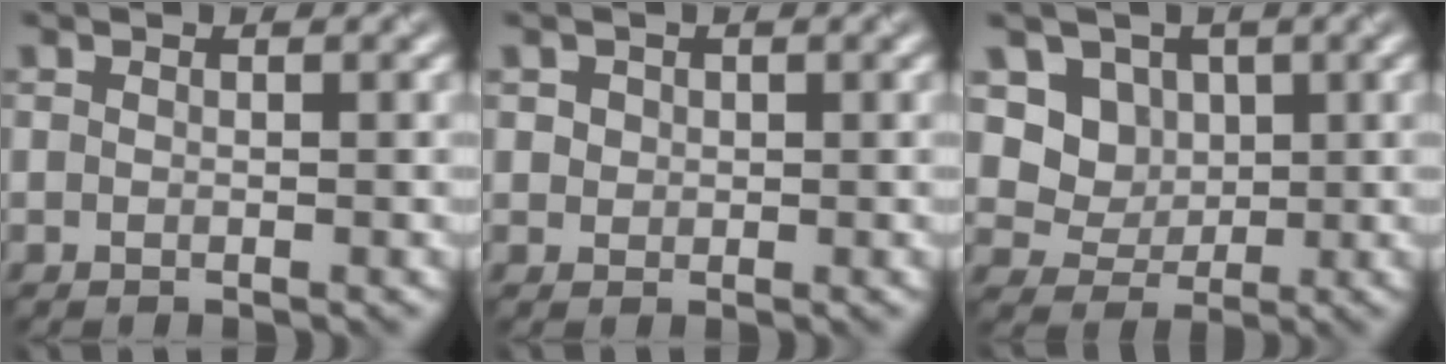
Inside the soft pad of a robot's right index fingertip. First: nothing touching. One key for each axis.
{"total": 1.1, "fx": 0.4, "fy": 0.9, "fz": 0.3, "tx": 0.000, "ty": -0.004, "tz": 0.012}
{"total": 4.2, "fx": 1.6, "fy": 3.6, "fz": 1.5, "tx": -0.035, "ty": -0.019, "tz": 0.036}